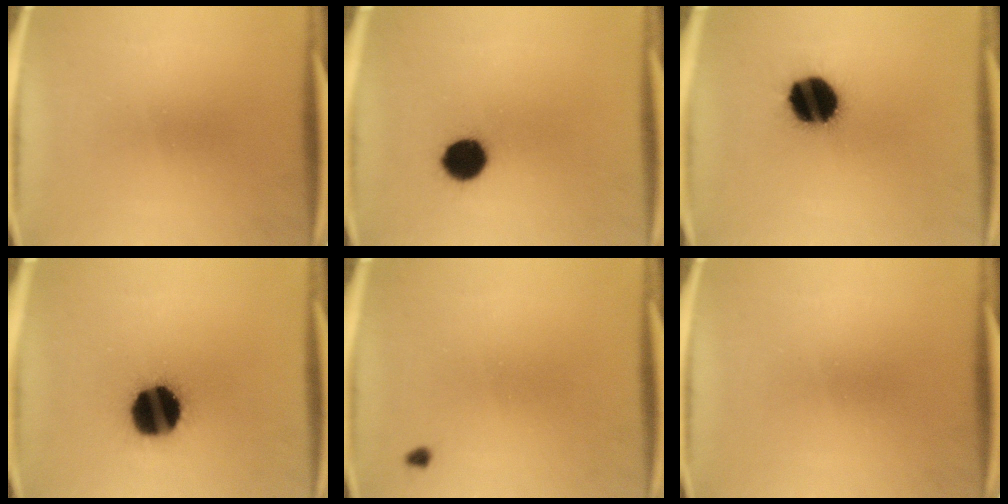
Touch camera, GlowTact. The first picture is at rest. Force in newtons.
{"total": 8.5}
{"total": 16.6}
{"total": 19.1}
{"total": 0.7}
{"total": 0.0}